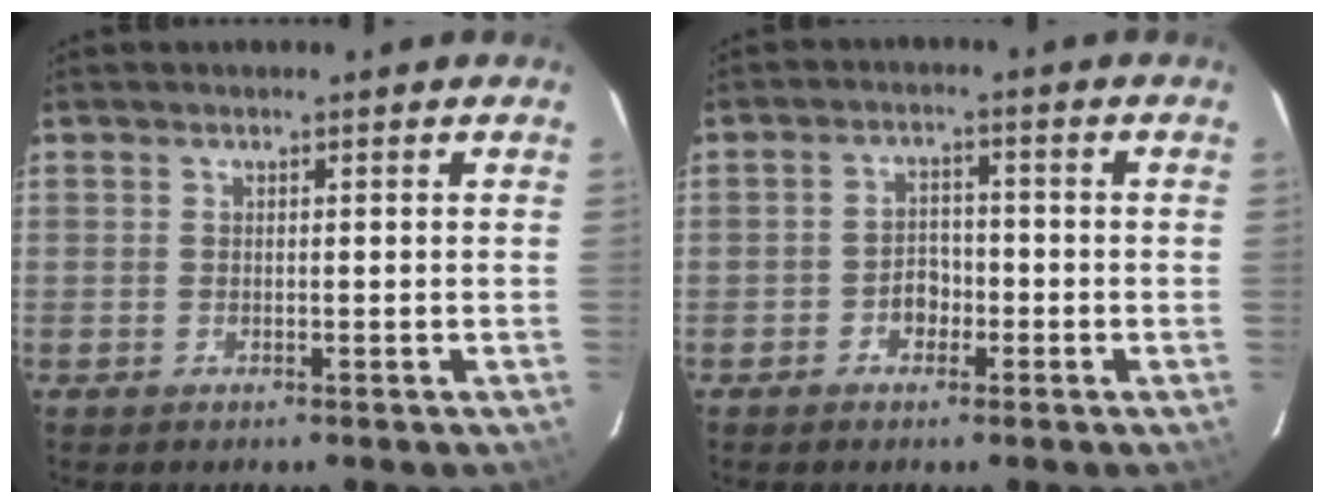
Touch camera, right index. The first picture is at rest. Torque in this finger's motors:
{"motor_torque": [0.60, 0.10, 0.10, 0.02]}